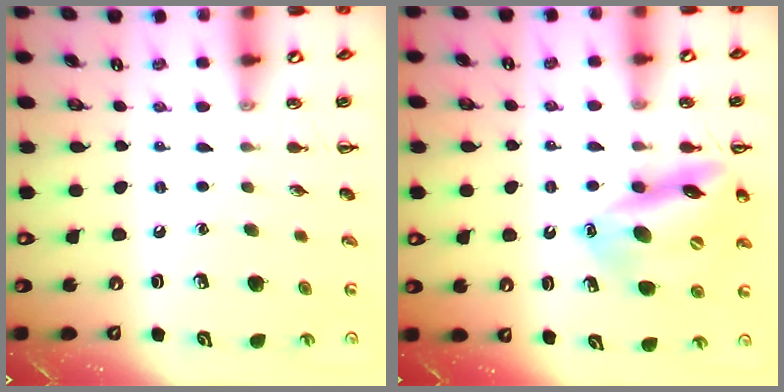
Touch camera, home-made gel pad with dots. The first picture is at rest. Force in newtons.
{"total": 15.9, "press": 15.5, "slide": 3.1}